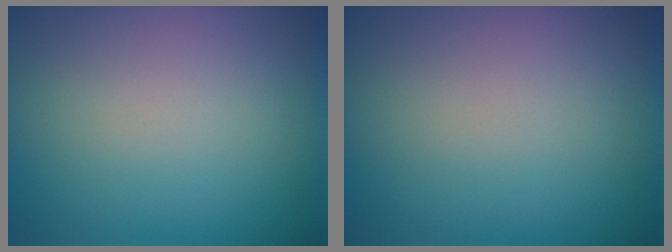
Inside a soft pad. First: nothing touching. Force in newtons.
{"total": 0.0}